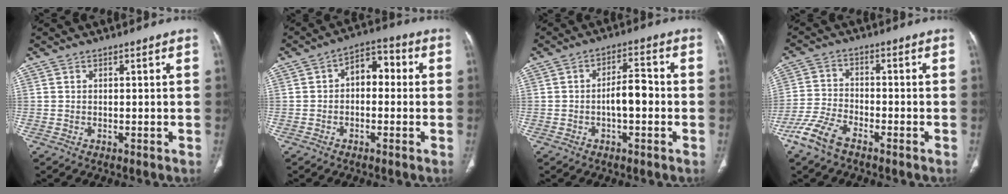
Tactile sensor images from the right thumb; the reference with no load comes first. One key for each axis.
{"total": 6.9, "fx": 0.1, "fy": 4.6, "fz": 5.1, "tx": -0.050, "ty": 0.029, "tz": -0.013}
{"total": 6.1, "fx": -1.1, "fy": 2.7, "fz": 5.3, "tx": -0.082, "ty": 0.024, "tz": -0.023}
{"total": 7.6, "fx": -5.2, "fy": 3.0, "fz": 4.5, "tx": -0.108, "ty": 0.011, "tz": -0.108}